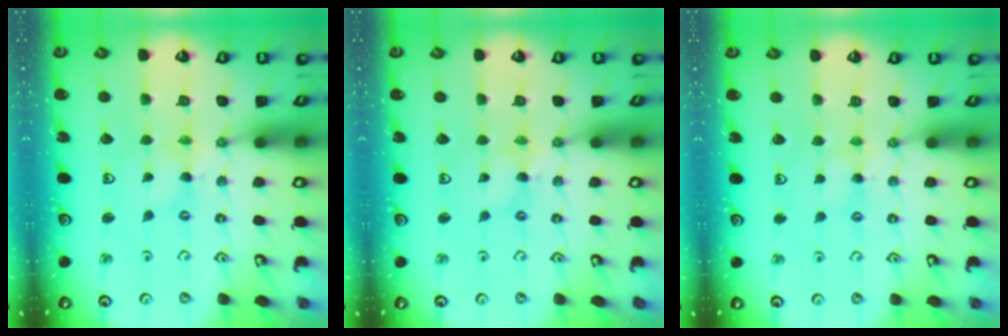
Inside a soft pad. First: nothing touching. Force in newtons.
{"total": 2.2, "press": 2.2, "slide": 0.1}
{"total": 3.7, "press": 3.7, "slide": 0.5}